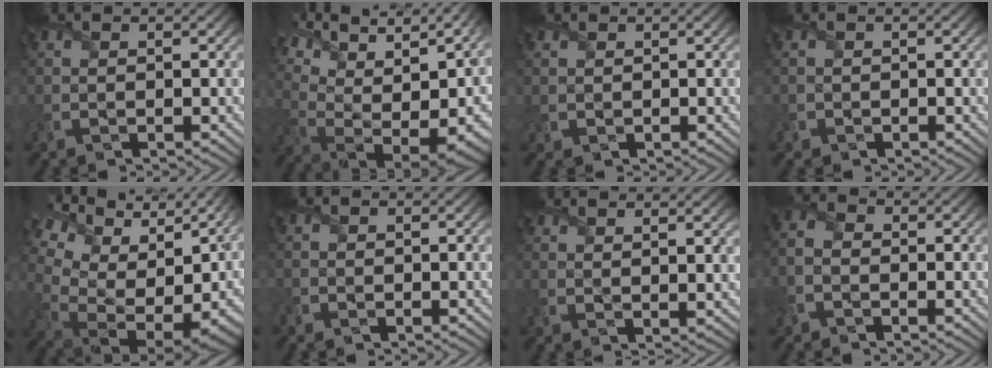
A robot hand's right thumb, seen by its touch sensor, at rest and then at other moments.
{"total": 15.2, "force": [5.5, 8.1, 11.6], "torque": [-0.182, 0.029, 0.134]}
{"total": 0.9, "force": [0.5, 0.8, -0.1], "torque": [-0.010, -0.002, 0.005]}
{"total": 1.1, "force": [-0.5, 0.8, -0.5], "torque": [0.007, -0.002, -0.009]}
{"total": 16.9, "force": [4.5, 10.9, 12.2], "torque": [-0.206, 0.015, 0.134]}
{"total": 0.7, "force": [-0.3, 0.6, 0.0], "torque": [-0.007, -0.002, -0.007]}
{"total": 4.2, "force": [3.6, 0.6, 2.1], "torque": [-0.037, -0.003, 0.059]}
{"total": 3.3, "force": [-1.4, 2.2, 1.9], "torque": [-0.058, -0.001, -0.033]}